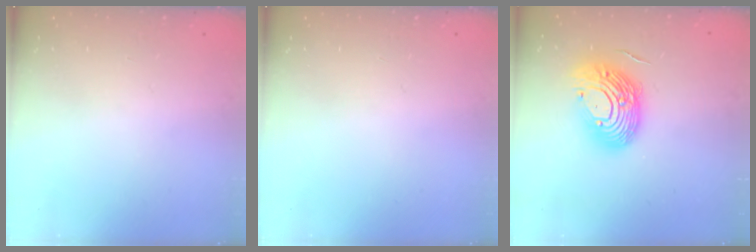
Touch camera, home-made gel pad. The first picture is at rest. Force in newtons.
{"total": 0.0}
{"total": 16.3, "press": 16.2, "slide": 2.1}